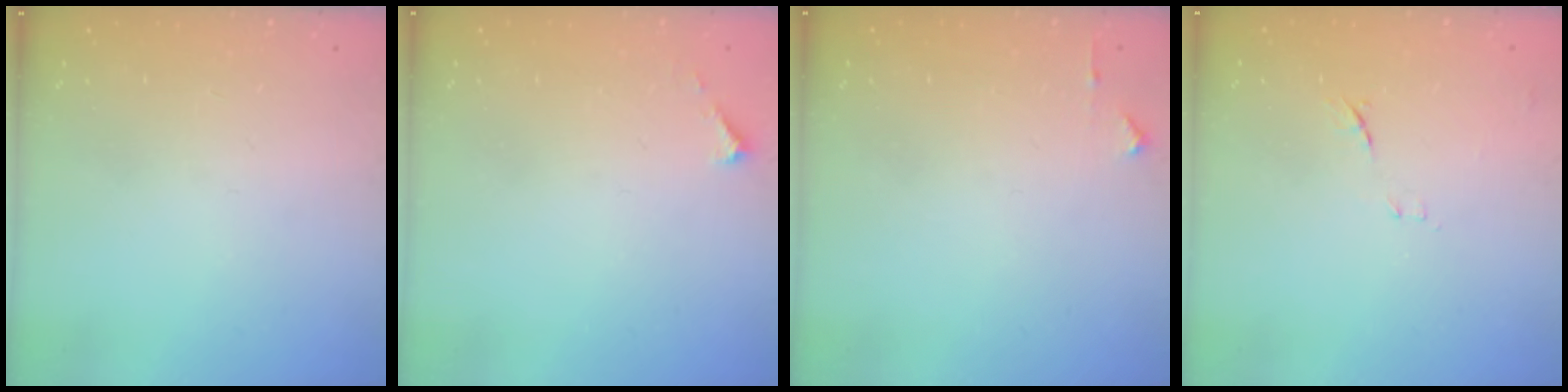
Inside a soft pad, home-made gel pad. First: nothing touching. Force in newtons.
{"total": 2.1, "press": 2.1, "slide": 0.2}
{"total": 5.1, "press": 5.0, "slide": 0.8}
{"total": 7.5, "press": 7.5, "slide": 0.8}